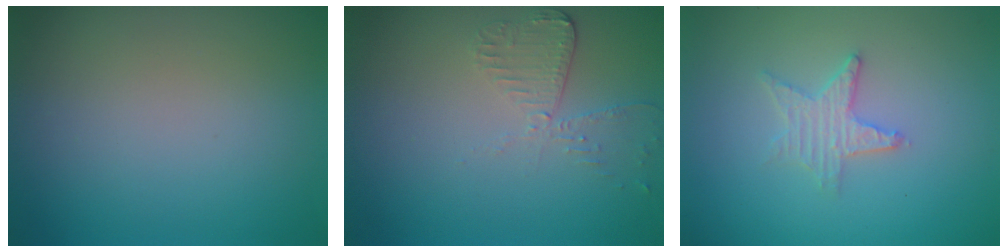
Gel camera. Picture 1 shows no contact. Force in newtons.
{"total": 2.5, "press": 2.3, "slide": 1.2}
{"total": 2.3, "press": 2.2, "slide": 0.4}